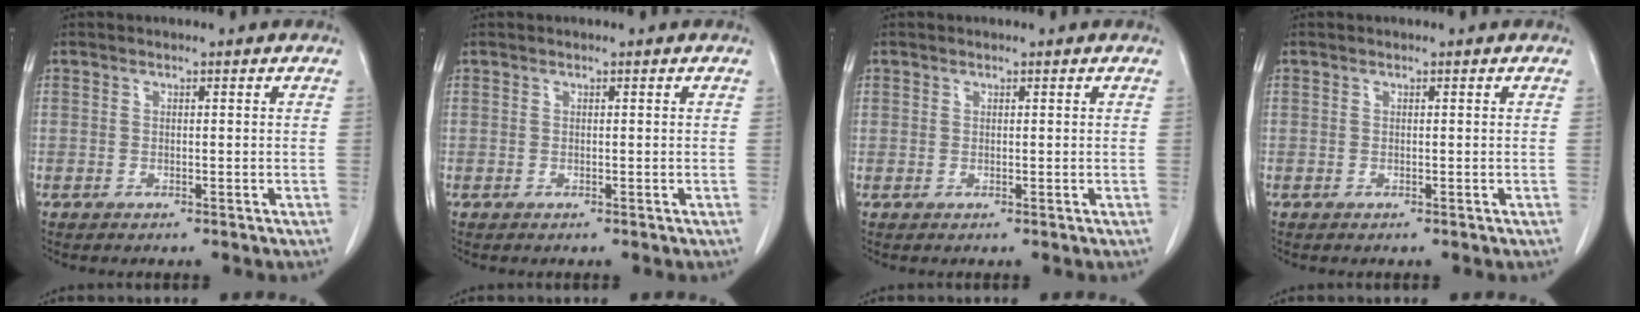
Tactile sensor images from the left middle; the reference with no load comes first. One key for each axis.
{"total": 0.0}
{"total": 0.6, "fx": 0.3, "fy": 0.5, "fz": 0.0, "tx": 0.006, "ty": 0.002, "tz": 0.004}
{"total": 0.0}